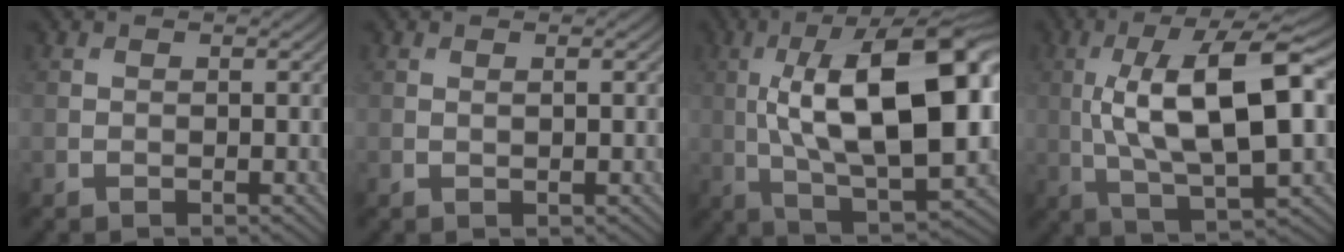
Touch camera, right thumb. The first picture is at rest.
{"total": 0.7, "force": [0.2, 0.1, 0.6], "torque": [-0.011, 0.003, 0.003]}
{"total": 19.3, "force": [2.0, 7.2, 17.8], "torque": [-0.280, 0.018, 0.034]}
{"total": 14.1, "force": [1.2, 4.6, 13.2], "torque": [-0.236, 0.004, 0.020]}